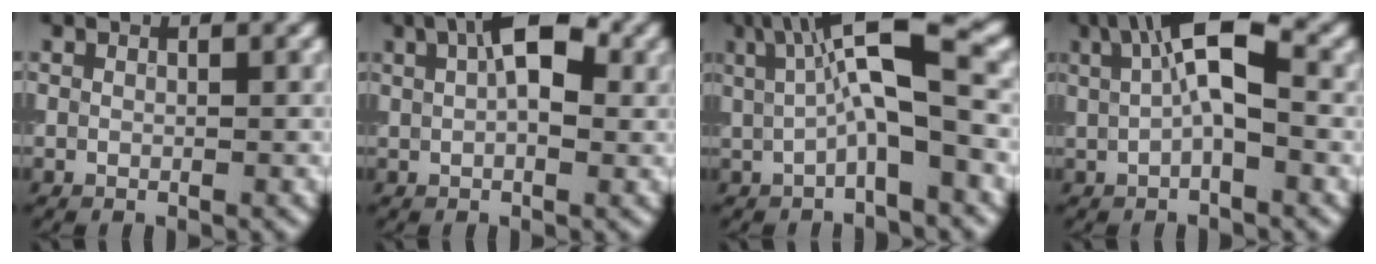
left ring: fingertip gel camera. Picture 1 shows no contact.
{"total": 5.8, "force": [1.9, 2.7, 4.7], "torque": [-0.067, 0.015, 0.018]}
{"total": 7.0, "force": [1.2, 1.8, 6.7], "torque": [-0.113, 0.014, 0.012]}
{"total": 5.7, "force": [1.2, 1.7, 5.3], "torque": [-0.089, 0.012, 0.011]}